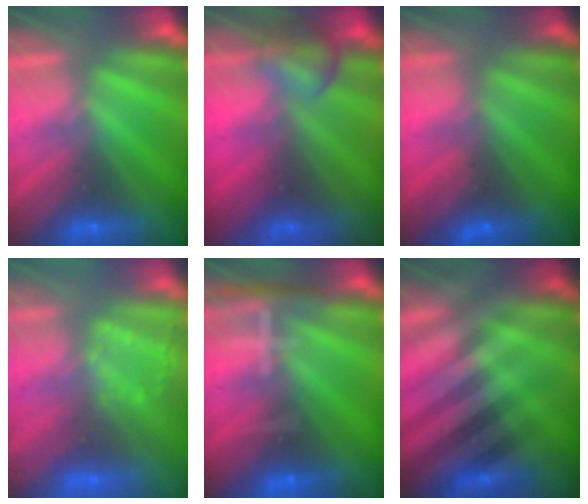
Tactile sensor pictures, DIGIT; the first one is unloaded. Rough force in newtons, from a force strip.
{"total": 6.8}
{"total": 3.6}
{"total": 2.9}
{"total": 7.4}
{"total": 2.4}